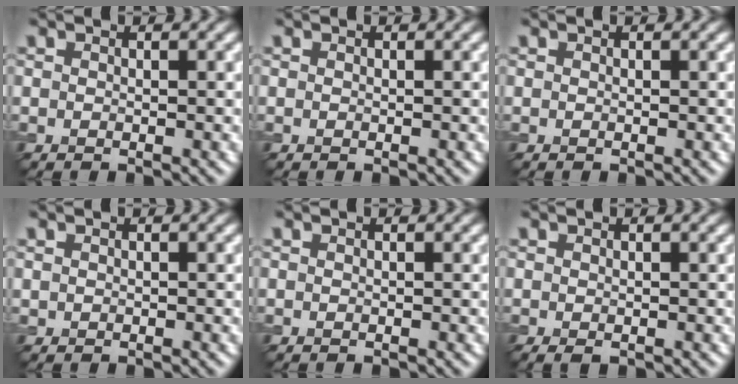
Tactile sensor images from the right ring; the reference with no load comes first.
{"total": 0.0}
{"total": 0.0}
{"total": 0.0}
{"total": 0.0}
{"total": 0.6, "force": [-0.2, 0.3, 0.5], "torque": [-0.009, -0.006, -0.002]}